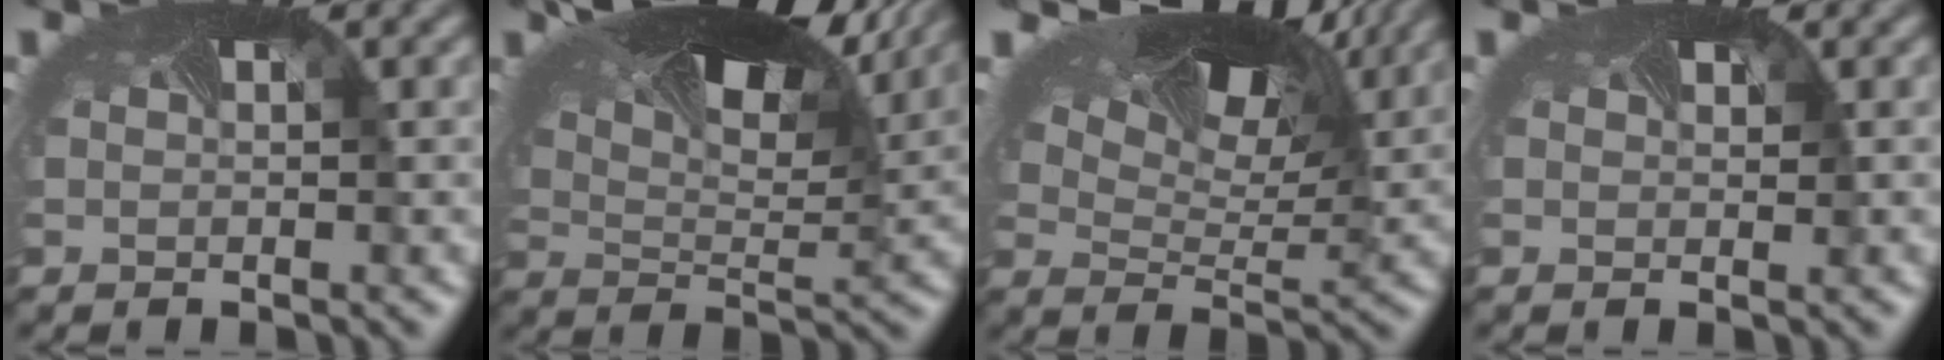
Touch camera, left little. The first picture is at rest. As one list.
[{"total": 11.4, "force": [7.0, 4.8, 7.6], "torque": [-0.151, 0.005, 0.123]}, {"total": 9.1, "force": [6.9, 3.6, 4.8], "torque": [-0.105, -0.001, 0.122]}, {"total": 0.6, "force": [0.3, -0.1, -0.4], "torque": [0.003, -0.006, 0.004]}]